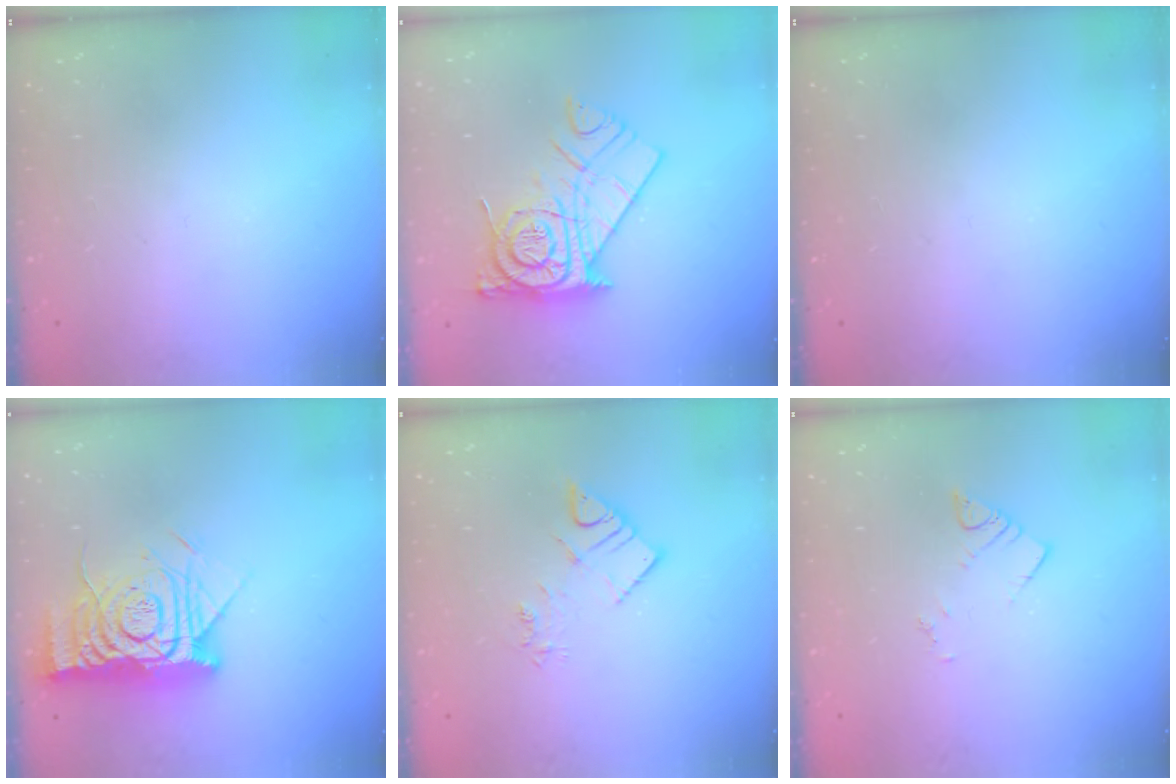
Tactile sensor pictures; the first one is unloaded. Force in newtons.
{"total": 15.0, "press": 14.9, "slide": 1.1}
{"total": 0.0}
{"total": 14.6, "press": 14.5, "slide": 1.5}
{"total": 7.1, "press": 7.1, "slide": 0.6}
{"total": 3.6, "press": 3.6, "slide": 0.1}